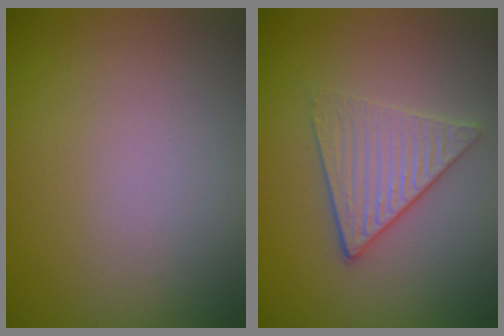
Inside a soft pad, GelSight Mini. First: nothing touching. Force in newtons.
{"total": 3.5, "press": 3.1, "slide": 1.7}